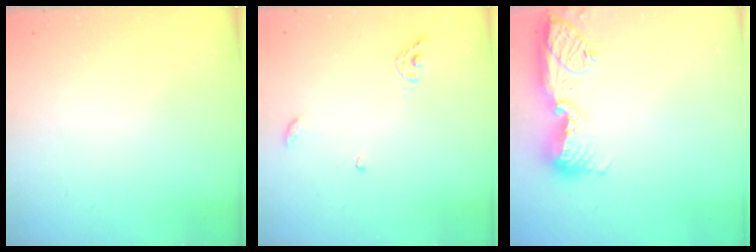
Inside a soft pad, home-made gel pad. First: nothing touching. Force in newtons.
{"total": 6.4, "press": 6.4, "slide": 0.1}
{"total": 14.9, "press": 13.8, "slide": 5.6}